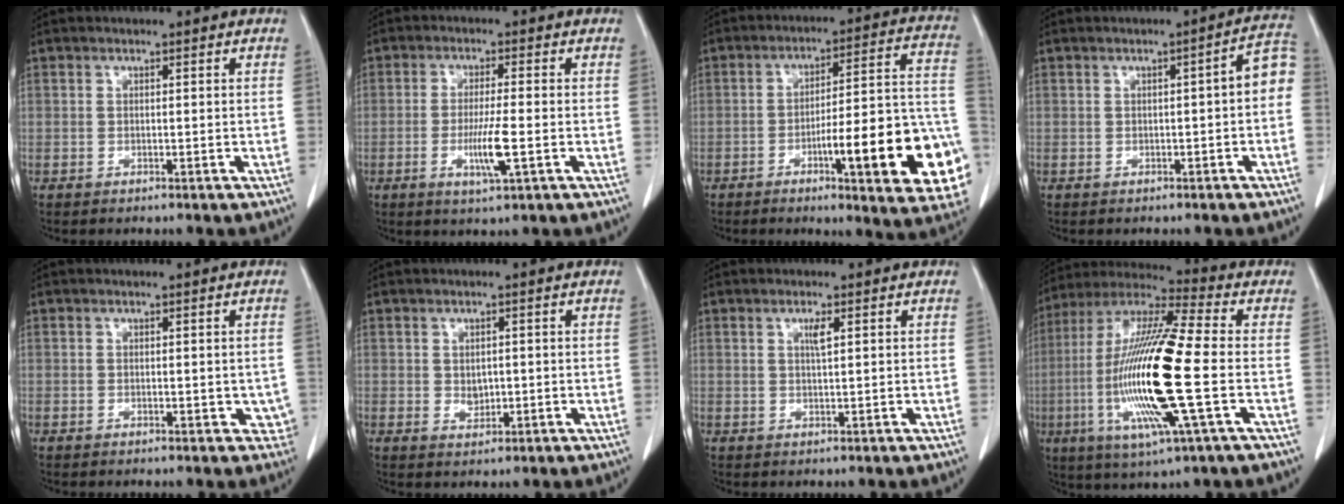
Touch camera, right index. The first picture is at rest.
{"total": 6.0, "force": [-1.7, 0.0, 5.8], "torque": [-0.109, -0.014, -0.029]}
{"total": 20.8, "force": [-7.0, 2.7, 19.4], "torque": [-0.168, 0.022, -0.086]}
{"total": 4.4, "force": [-0.4, 0.8, 4.3], "torque": [-0.047, 0.019, -0.010]}
{"total": 3.0, "force": [-0.3, 1.6, 2.4], "torque": [-0.009, -0.003, -0.001]}
{"total": 2.2, "force": [0.1, 1.6, 1.5], "torque": [-0.024, -0.003, 0.008]}
{"total": 1.7, "force": [0.7, 0.1, 1.5], "torque": [-0.031, -0.002, 0.012]}
{"total": 20.5, "force": [-3.5, 1.4, 20.1], "torque": [-0.421, -0.013, -0.070]}